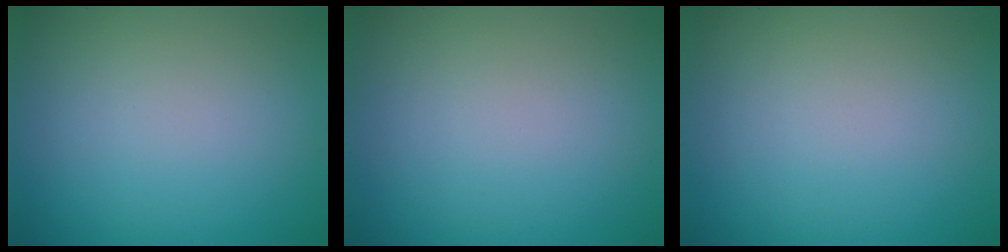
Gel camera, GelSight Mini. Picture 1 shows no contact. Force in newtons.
{"total": 0.0}
{"total": 0.0}